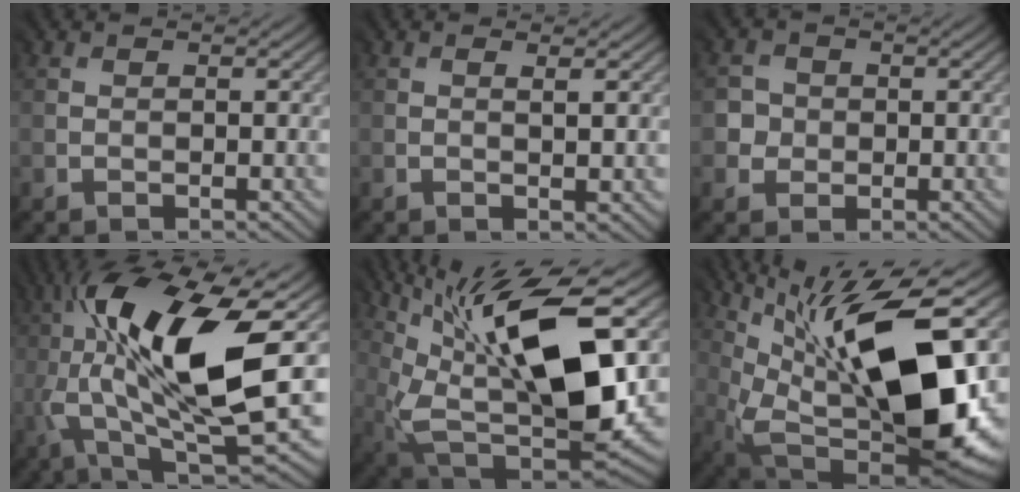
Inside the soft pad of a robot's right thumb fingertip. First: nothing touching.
{"total": 1.3, "force": [0.5, -0.3, 1.1], "torque": [-0.027, -0.002, 0.008]}
{"total": 2.4, "force": [-0.4, 2.2, -0.9], "torque": [0.003, -0.005, -0.011]}
{"total": 18.1, "force": [1.9, 6.4, 16.8], "torque": [-0.311, 0.019, 0.029]}
{"total": 15.4, "force": [4.8, 6.1, 13.3], "torque": [-0.250, 0.002, 0.092]}
{"total": 16.1, "force": [4.4, 5.4, 14.6], "torque": [-0.250, 0.016, 0.080]}